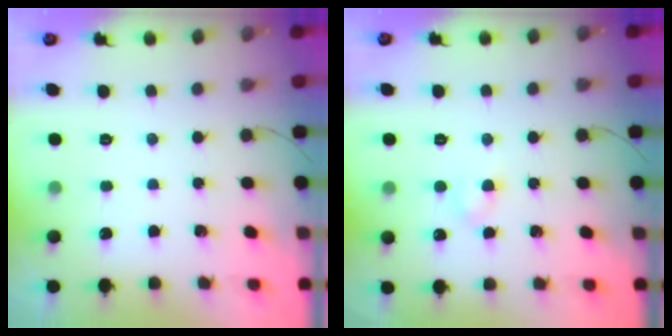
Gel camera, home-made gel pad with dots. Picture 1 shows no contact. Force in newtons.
{"total": 3.0, "press": 2.8, "slide": 1.0}